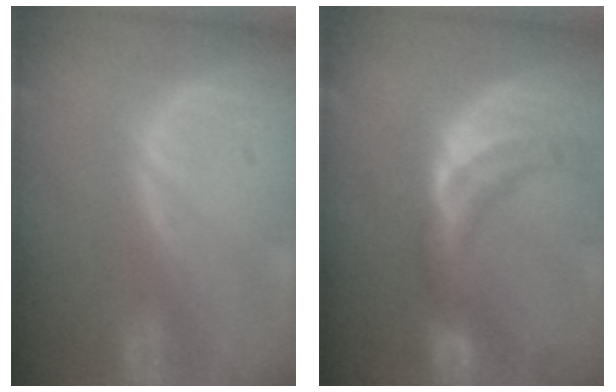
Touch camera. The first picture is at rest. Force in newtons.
{"total": 10.8, "press": 9.4, "slide": 5.2}